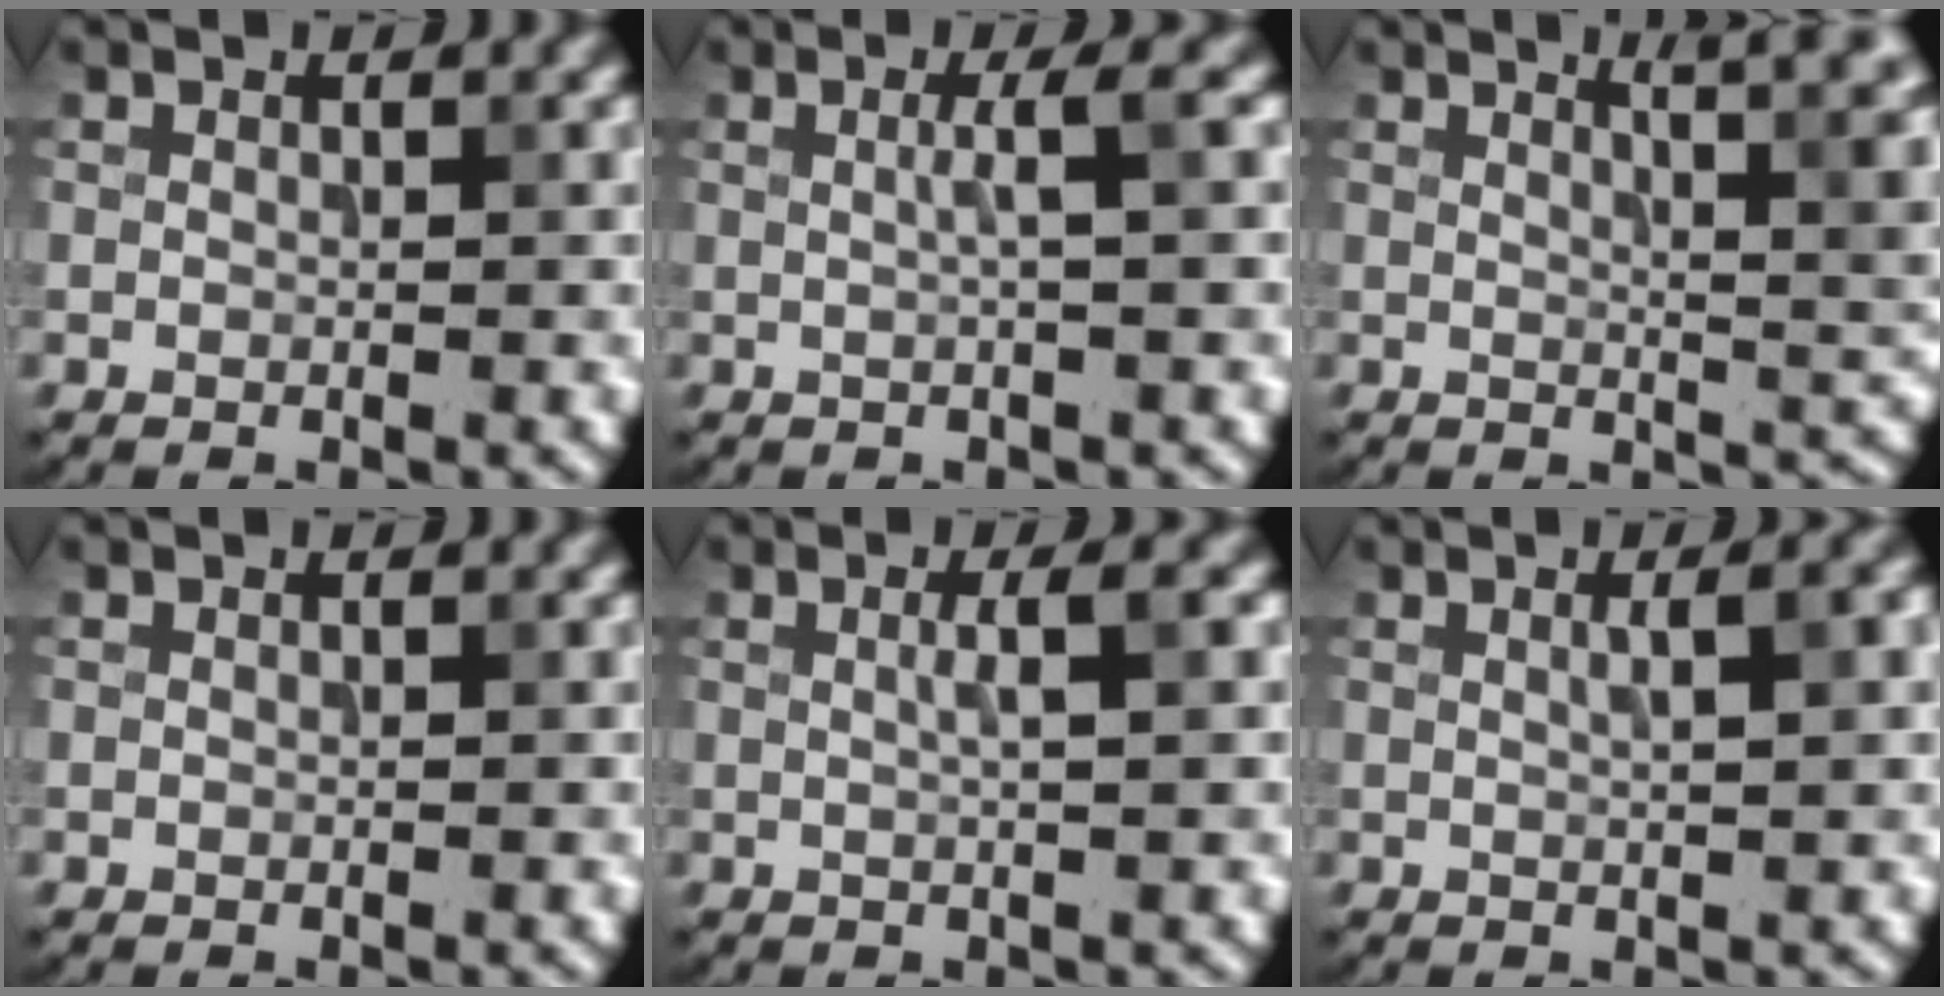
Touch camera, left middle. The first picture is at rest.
{"total": 2.1, "force": [0.2, 0.2, 2.1], "torque": [-0.033, 0.007, 0.000]}
{"total": 7.8, "force": [3.3, 2.8, 6.5], "torque": [-0.034, 0.023, 0.033]}
{"total": 0.0}
{"total": 2.1, "force": [0.3, 0.3, 2.0], "torque": [-0.026, 0.008, 0.002]}
{"total": 3.4, "force": [0.8, 1.0, 3.1], "torque": [-0.025, 0.014, 0.006]}